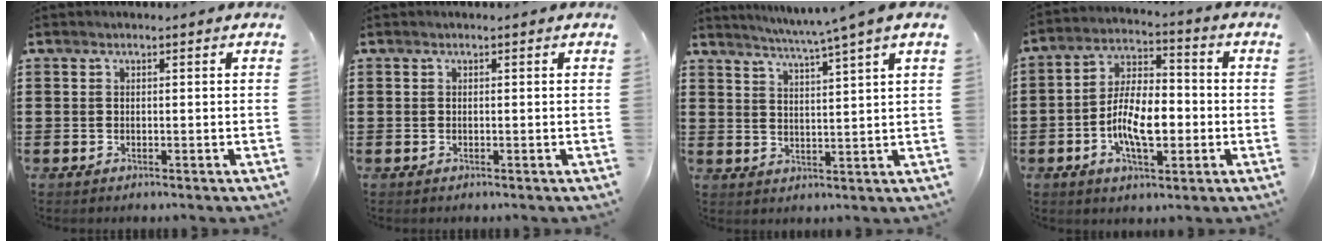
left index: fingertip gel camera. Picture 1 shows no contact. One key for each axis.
{"total": 0.0}
{"total": 3.9, "fx": 3.3, "fy": -1.4, "fz": 1.5, "tx": -0.039, "ty": -0.027, "tz": 0.052}
{"total": 9.2, "fx": -2.5, "fy": 4.3, "fz": 7.7, "tx": -0.161, "ty": 0.006, "tz": -0.050}